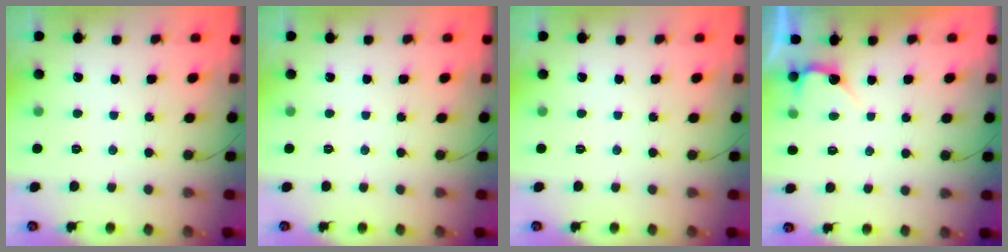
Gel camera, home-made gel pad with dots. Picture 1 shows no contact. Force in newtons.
{"total": 0.0}
{"total": 0.0}
{"total": 2.8, "press": 2.8, "slide": 0.2}